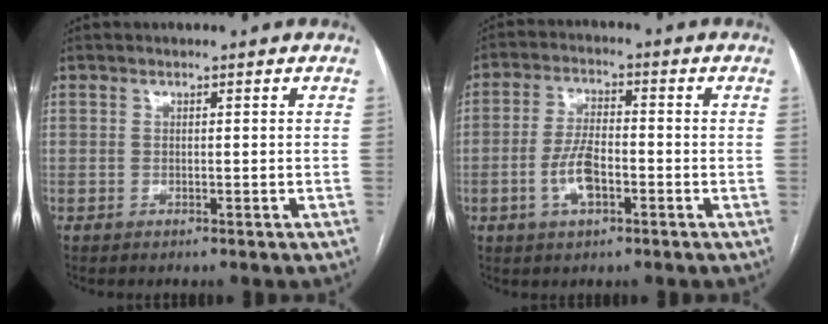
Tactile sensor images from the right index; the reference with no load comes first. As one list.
[{"total": 6.5, "force": [-2.2, 2.5, 5.5], "torque": [-0.116, 0.007, -0.040]}]